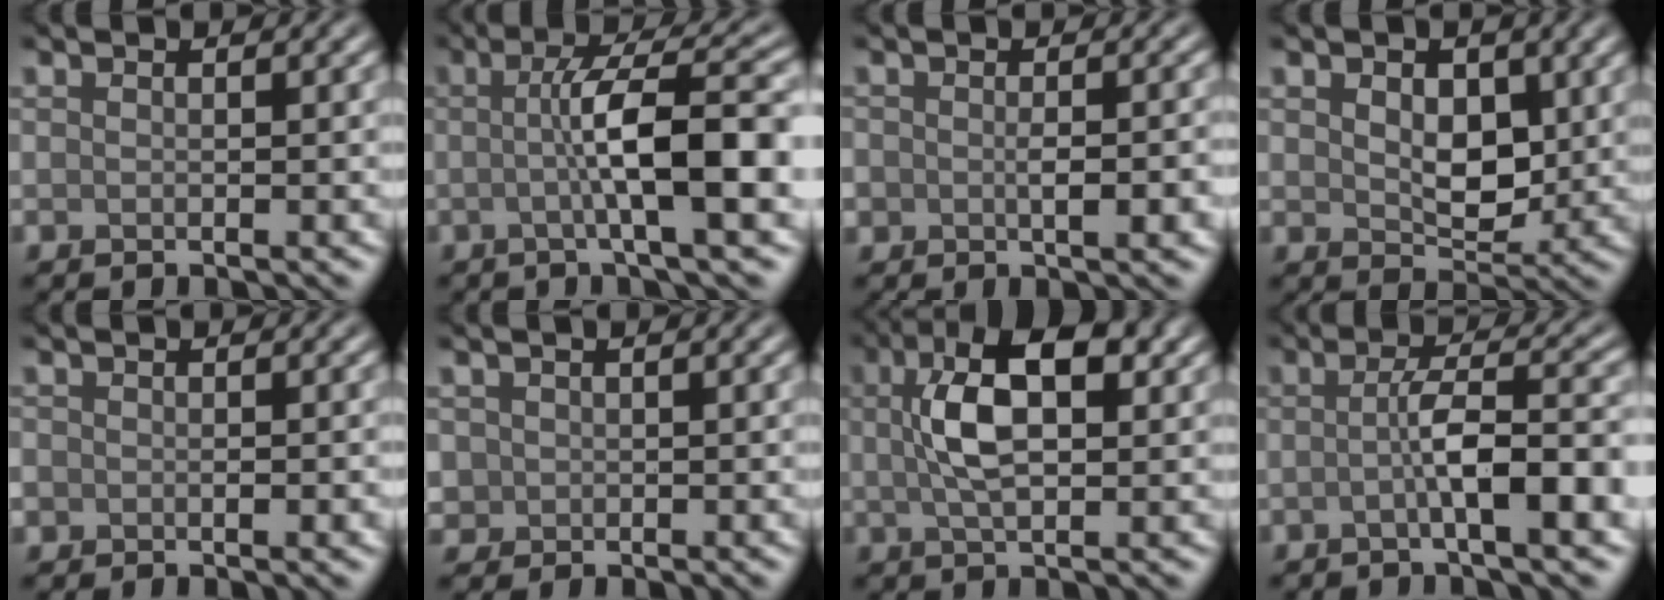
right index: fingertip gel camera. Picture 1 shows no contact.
{"total": 7.8, "force": [-0.5, 1.4, 7.7], "torque": [-0.115, 0.009, -0.013]}
{"total": 4.0, "force": [-0.9, 2.4, 3.1], "torque": [-0.039, -0.012, -0.006]}
{"total": 4.2, "force": [0.9, 2.8, 3.1], "torque": [-0.053, -0.007, 0.016]}
{"total": 2.6, "force": [-0.6, 1.9, 1.7], "torque": [-0.012, -0.003, -0.004]}
{"total": 1.3, "force": [0.1, 1.3, 0.1], "torque": [0.005, -0.003, 0.004]}
{"total": 7.6, "force": [1.8, 3.4, 6.5], "torque": [-0.116, 0.014, 0.027]}
{"total": 6.2, "force": [-1.3, 1.1, 5.9], "torque": [-0.096, 0.013, -0.030]}